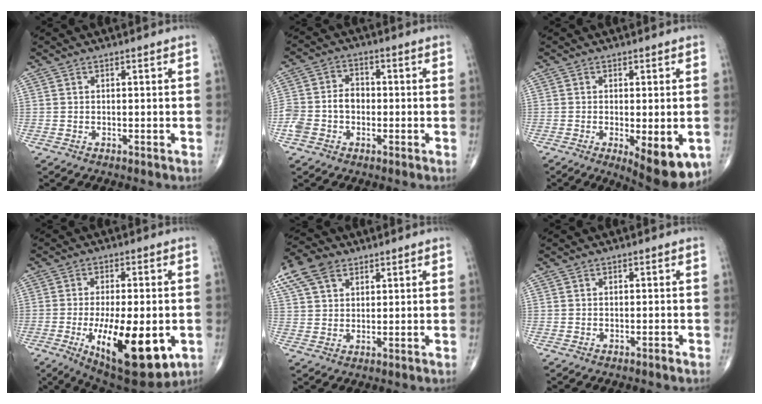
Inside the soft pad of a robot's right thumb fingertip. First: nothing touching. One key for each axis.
{"total": 7.4, "fx": -1.5, "fy": 5.6, "fz": 4.6, "tx": -0.083, "ty": 0.031, "tz": -0.034}
{"total": 10.8, "fx": -3.8, "fy": 3.8, "fz": 9.4, "tx": -0.123, "ty": -0.016, "tz": -0.047}
{"total": 19.2, "fx": -5.2, "fy": 7.4, "fz": 17.0, "tx": -0.256, "ty": -0.017, "tz": -0.060}
{"total": 10.8, "fx": 6.1, "fy": 6.9, "fz": 5.7, "tx": -0.119, "ty": 0.010, "tz": 0.119}
{"total": 0.5, "fx": -0.4, "fy": 0.1, "fz": 0.3, "tx": -0.007, "ty": 0.000, "tz": -0.007}